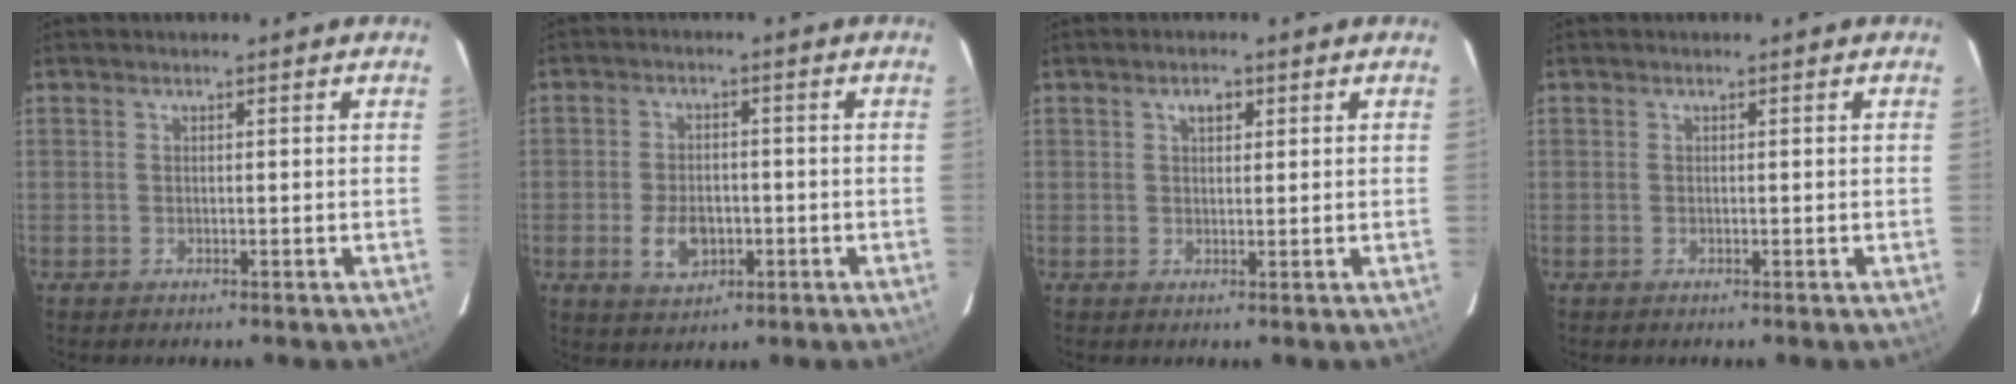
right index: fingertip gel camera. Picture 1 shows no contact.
{"total": 6.6, "force": [-2.1, 4.4, 4.5], "torque": [-0.094, 0.001, -0.029]}
{"total": 2.2, "force": [0.9, 1.4, 1.4], "torque": [-0.020, 0.008, 0.015]}
{"total": 0.0}